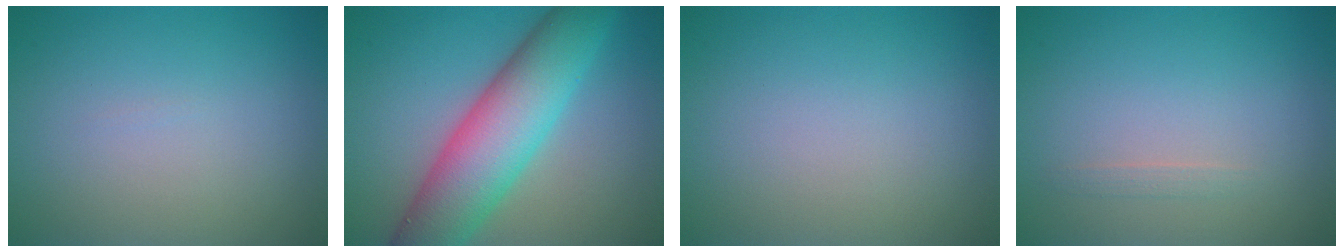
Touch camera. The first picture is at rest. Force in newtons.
{"total": 9.5, "press": 9.5, "slide": 0.3}
{"total": 0.0}
{"total": 0.6, "press": 0.6, "slide": 0.0}